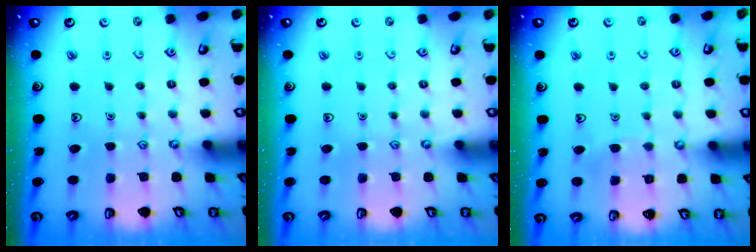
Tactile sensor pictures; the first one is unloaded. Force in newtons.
{"total": 0.0}
{"total": 3.9, "press": 3.9, "slide": 0.3}